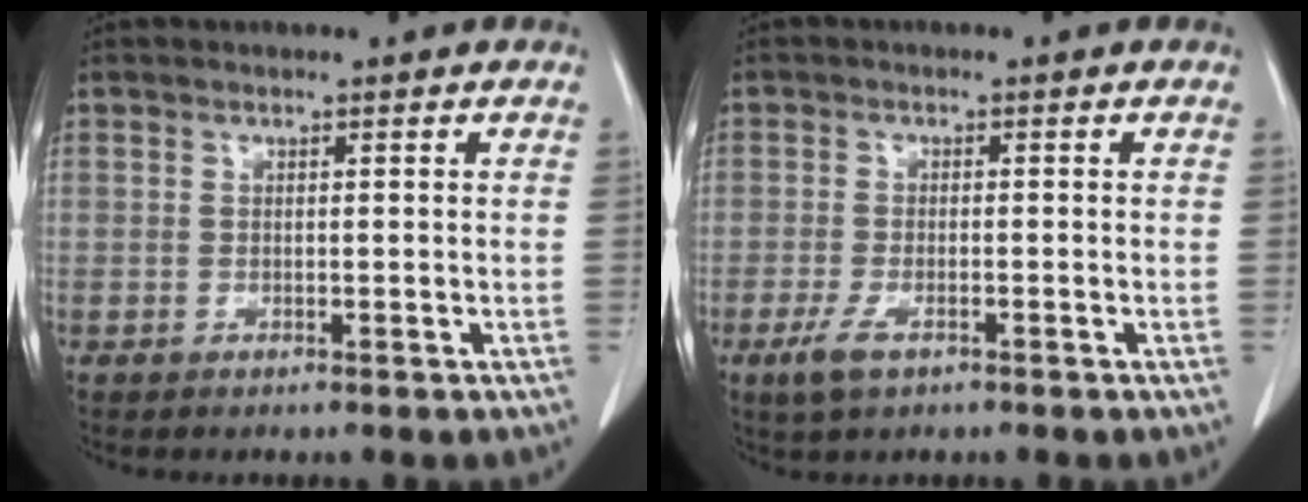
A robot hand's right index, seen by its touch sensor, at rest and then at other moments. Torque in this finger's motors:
{"motor_torque": [0.42, -0.29, 0.08, 0.02]}